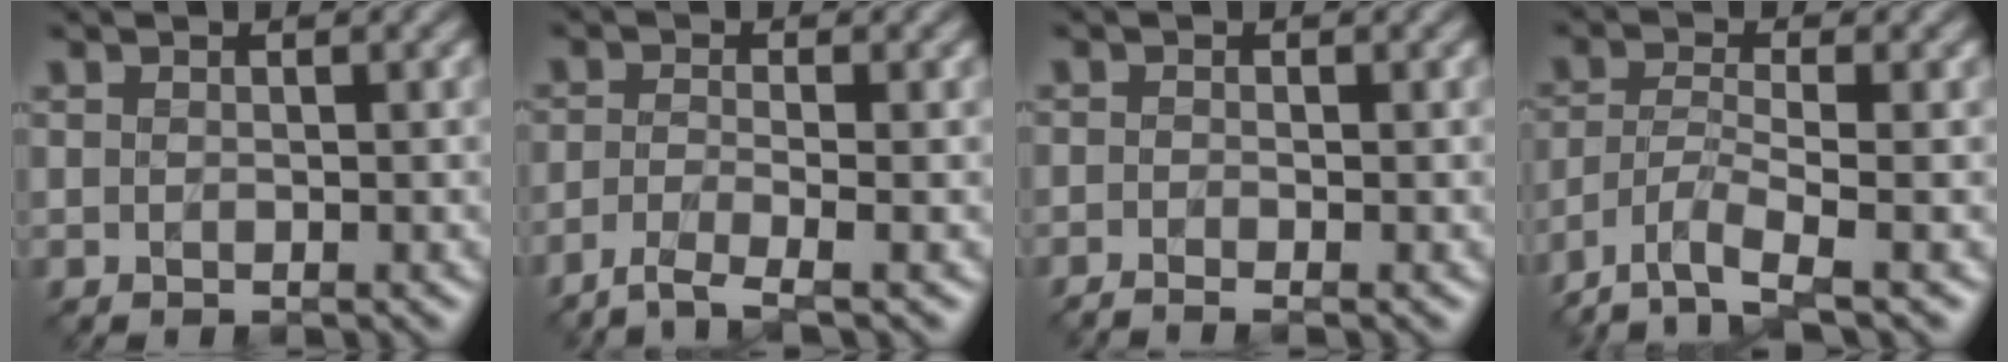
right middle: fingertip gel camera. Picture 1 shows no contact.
{"total": 3.0, "force": [-2.0, 0.5, 2.2], "torque": [-0.042, -0.008, -0.055]}
{"total": 1.5, "force": [-1.1, 0.3, 1.0], "torque": [-0.013, -0.011, -0.028]}
{"total": 5.2, "force": [-3.6, 1.3, 3.5], "torque": [-0.075, -0.012, -0.077]}